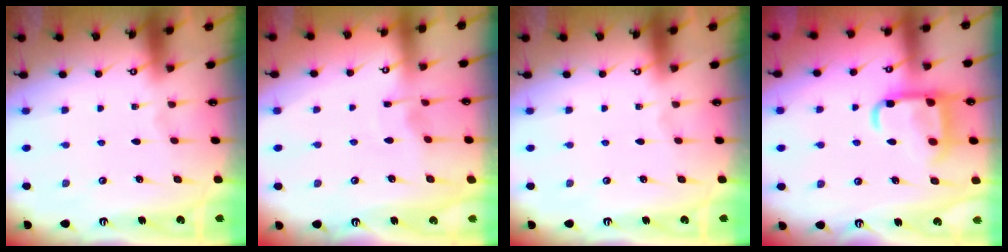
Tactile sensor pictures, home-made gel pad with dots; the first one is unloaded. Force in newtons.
{"total": 3.3, "press": 3.3, "slide": 0.4}
{"total": 0.0}
{"total": 14.4, "press": 14.3, "slide": 1.4}